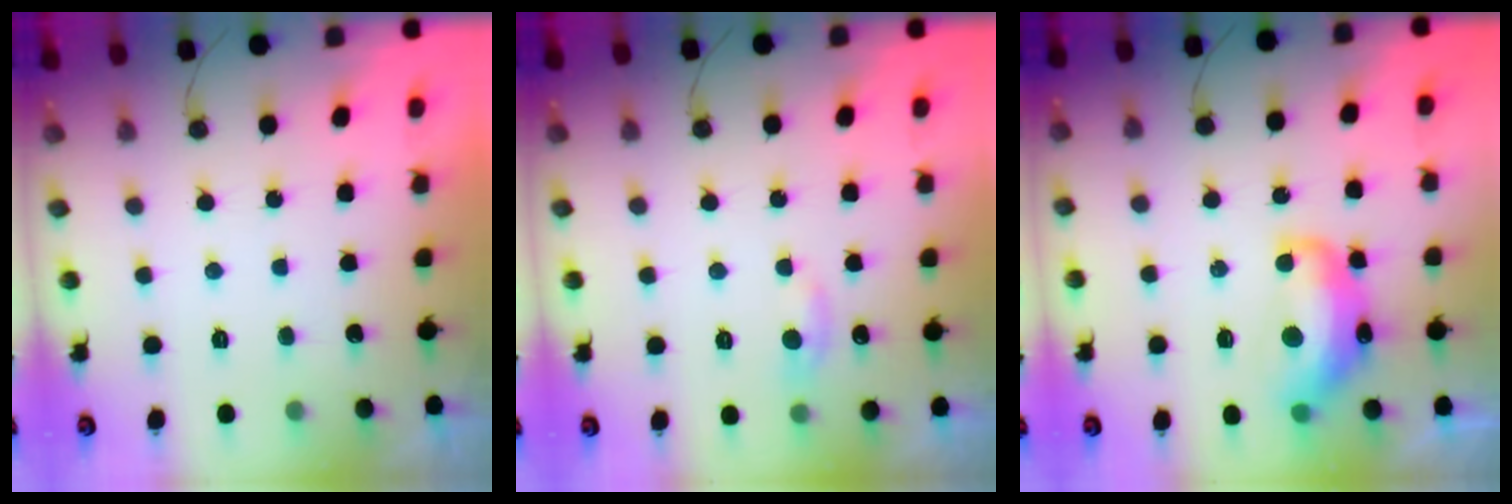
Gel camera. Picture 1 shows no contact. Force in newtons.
{"total": 4.9, "press": 4.8, "slide": 0.7}
{"total": 13.4, "press": 13.4, "slide": 1.0}